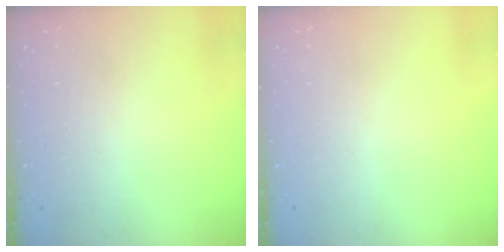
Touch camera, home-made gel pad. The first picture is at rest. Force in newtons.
{"total": 0.0}